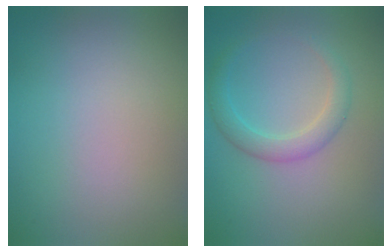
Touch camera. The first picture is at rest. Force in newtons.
{"total": 2.5, "press": 2.5, "slide": 0.1}